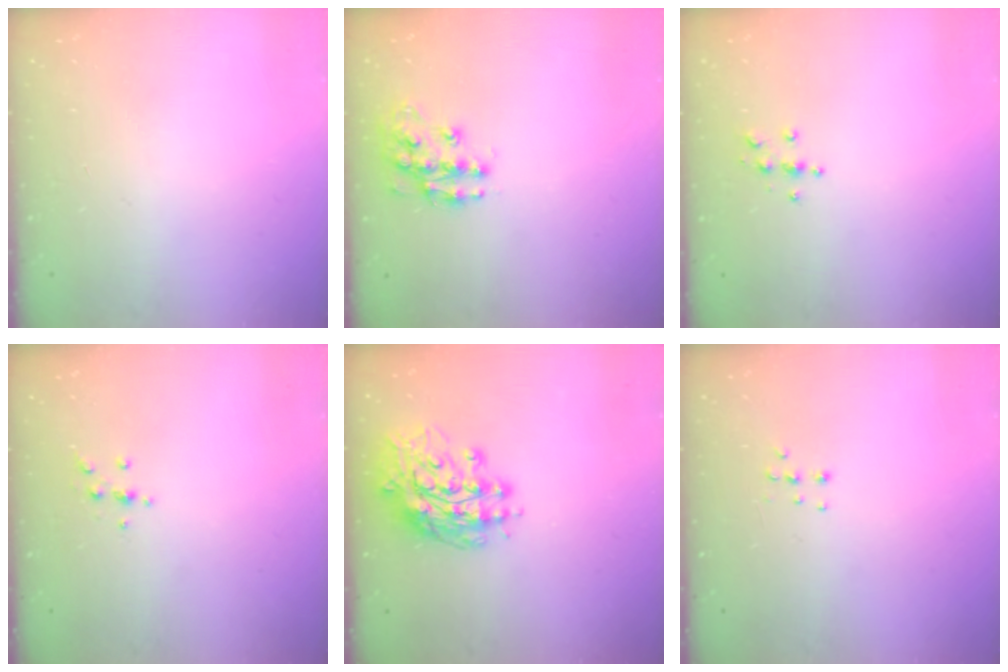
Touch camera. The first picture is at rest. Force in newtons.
{"total": 11.9, "press": 11.9, "slide": 0.9}
{"total": 3.9, "press": 3.9, "slide": 0.5}
{"total": 3.8, "press": 3.6, "slide": 1.2}
{"total": 14.9, "press": 14.8, "slide": 1.5}
{"total": 5.7, "press": 5.6, "slide": 1.0}